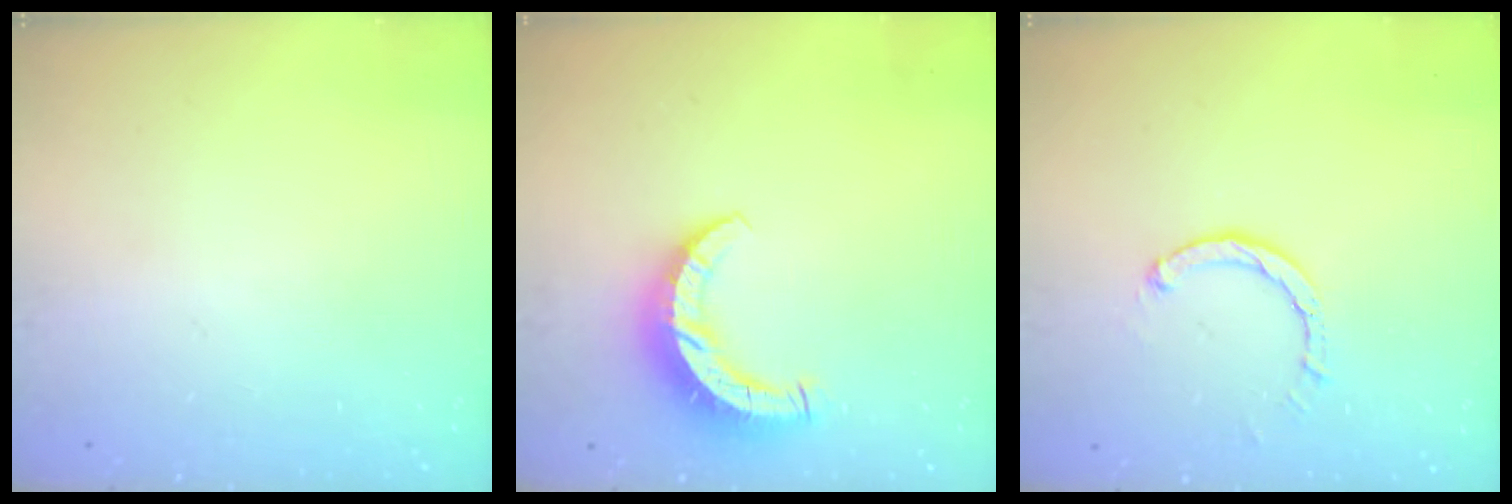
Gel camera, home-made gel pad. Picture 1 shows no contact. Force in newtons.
{"total": 9.0, "press": 8.9, "slide": 1.0}
{"total": 2.6, "press": 2.6, "slide": 0.3}